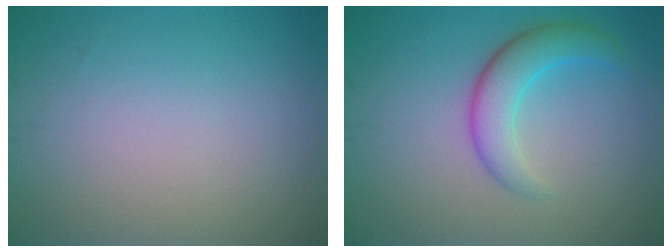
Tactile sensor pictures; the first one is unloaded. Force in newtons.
{"total": 3.9, "press": 3.9, "slide": 0.2}